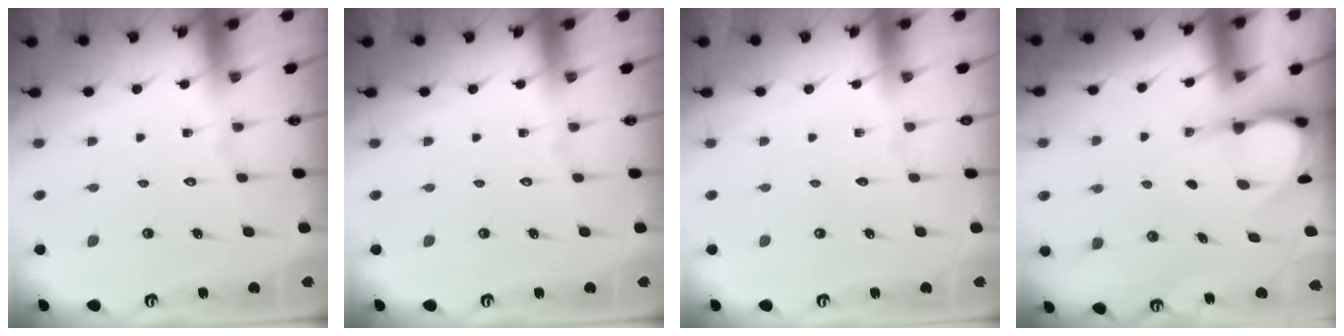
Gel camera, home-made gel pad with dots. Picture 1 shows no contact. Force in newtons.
{"total": 0.0}
{"total": 0.0}
{"total": 4.8, "press": 4.8, "slide": 0.5}